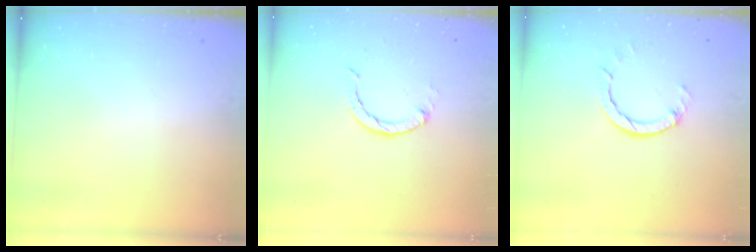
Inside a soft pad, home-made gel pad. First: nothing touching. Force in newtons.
{"total": 3.0, "press": 3.0, "slide": 0.4}
{"total": 3.5, "press": 3.5, "slide": 0.4}